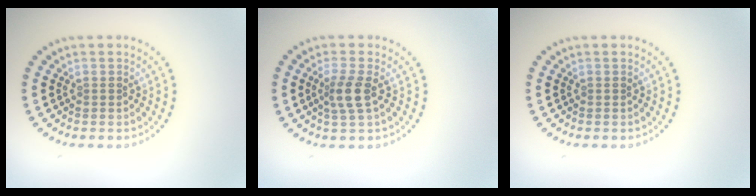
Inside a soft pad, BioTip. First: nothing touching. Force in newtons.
{"total": 2.3, "press": 2.0, "slide": 1.2}
{"total": 0.0}